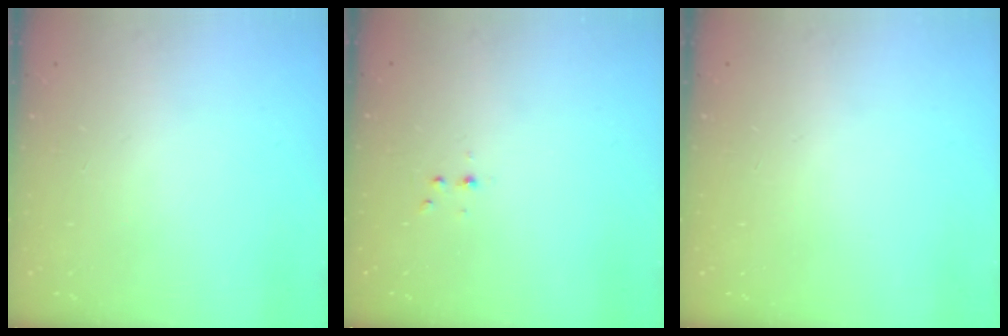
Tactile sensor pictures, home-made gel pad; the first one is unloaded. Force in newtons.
{"total": 3.0, "press": 2.6, "slide": 1.5}
{"total": 0.0}